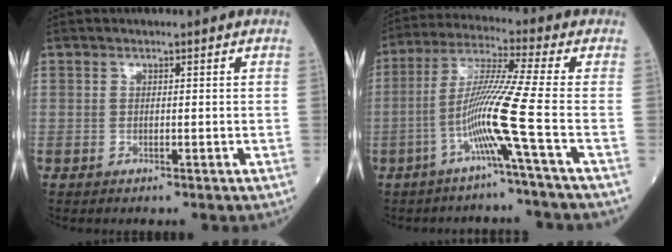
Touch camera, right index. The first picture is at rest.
{"total": 8.3, "force": [-3.0, -2.5, 7.3], "torque": [-0.147, -0.002, -0.064]}